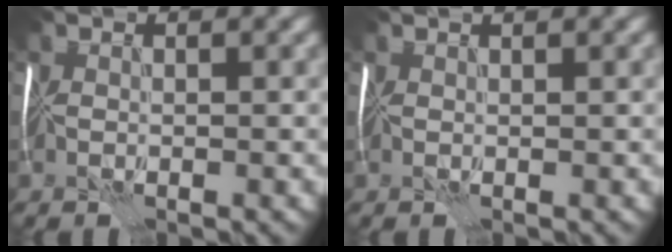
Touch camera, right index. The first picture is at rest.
{"total": 0.5, "force": [0.4, 0.0, 0.4], "torque": [-0.004, -0.003, 0.002]}